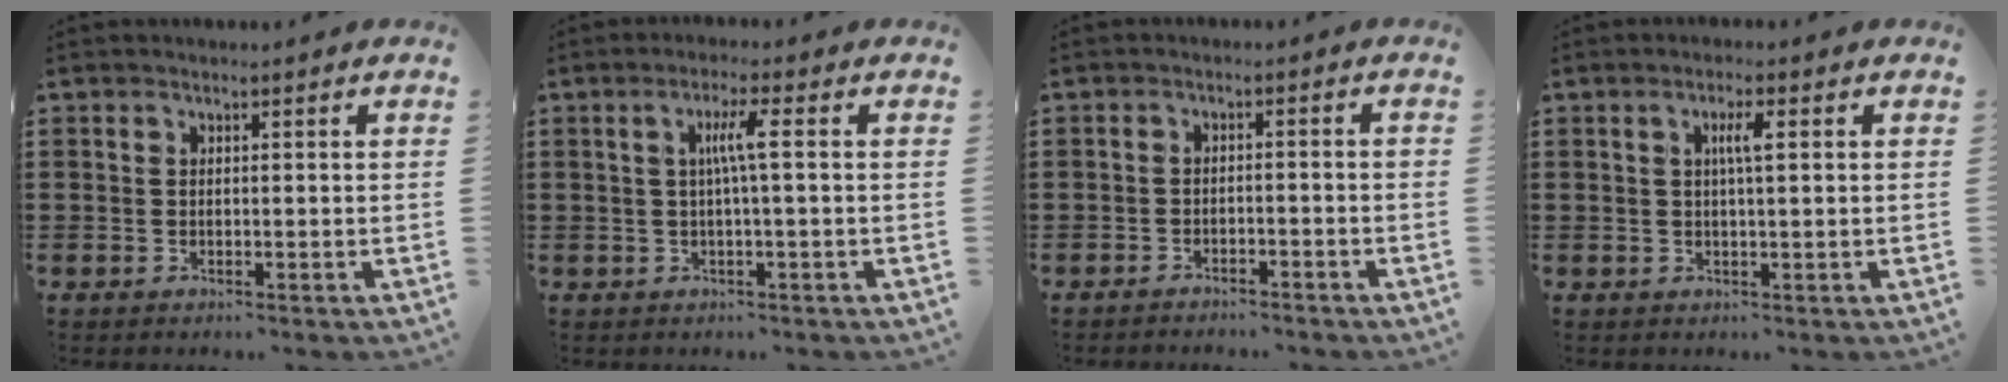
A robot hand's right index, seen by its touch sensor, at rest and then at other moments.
{"total": 4.0, "force": [0.3, -0.1, 3.9], "torque": [-0.075, 0.000, 0.000]}
{"total": 2.0, "force": [-2.0, 0.0, 0.3], "torque": [-0.008, 0.001, -0.043]}
{"total": 2.9, "force": [0.6, 0.5, 2.8], "torque": [-0.055, 0.004, 0.007]}